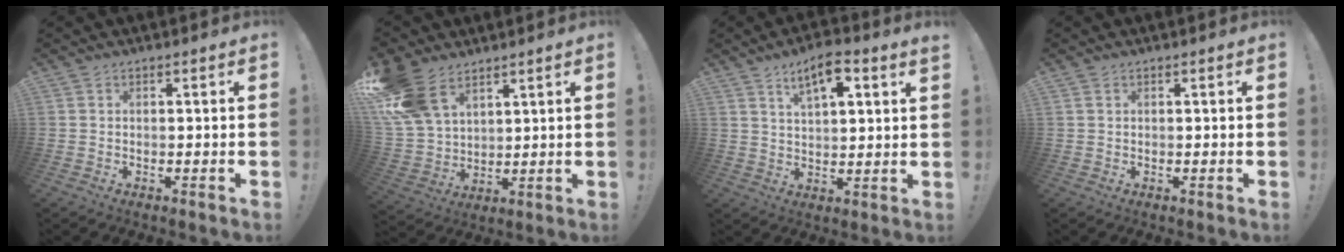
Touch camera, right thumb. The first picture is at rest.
{"total": 15.4, "force": [9.5, 9.2, 8.0], "torque": [-0.165, -0.046, 0.184]}
{"total": 7.8, "force": [4.7, 2.2, 5.8], "torque": [-0.090, -0.020, 0.078]}
{"total": 0.9, "force": [0.6, 0.6, 0.4], "torque": [-0.008, 0.002, 0.010]}